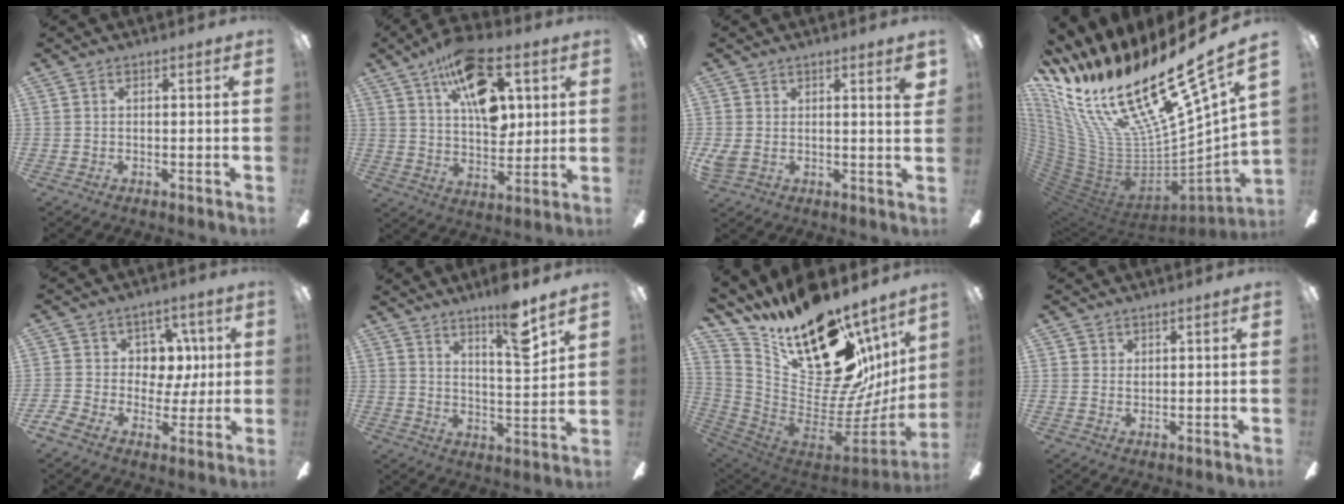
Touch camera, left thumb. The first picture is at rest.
{"total": 18.3, "force": [8.6, 9.4, 13.2], "torque": [-0.204, -0.017, 0.148]}
{"total": 5.0, "force": [2.0, 1.8, 4.2], "torque": [-0.057, -0.012, 0.034]}
{"total": 30.8, "force": [19.4, 9.8, 21.9], "torque": [-0.375, -0.187, 0.381]}
{"total": 9.2, "force": [0.5, 8.4, 3.7], "torque": [-0.053, 0.012, 0.016]}
{"total": 11.4, "force": [7.9, 1.7, 8.0], "torque": [-0.116, -0.044, 0.125]}
{"total": 27.4, "force": [15.6, 13.4, 18.2], "torque": [-0.302, -0.121, 0.296]}
{"total": 1.0, "force": [0.6, 0.6, 0.6], "torque": [-0.012, 0.001, 0.011]}